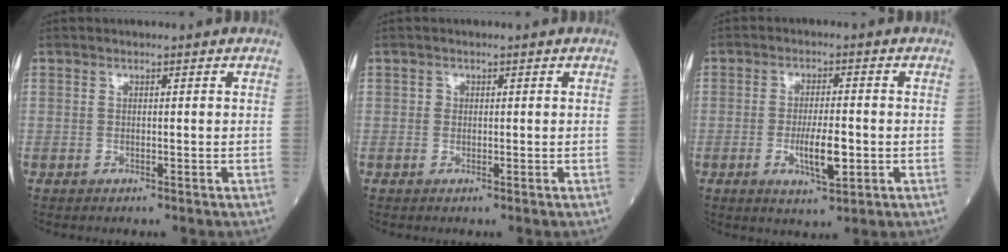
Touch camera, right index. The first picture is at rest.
{"total": 0.6, "force": [0.1, 0.6, 0.1], "torque": [0.001, 0.002, 0.000]}
{"total": 6.0, "force": [-1.4, 1.3, 5.7], "torque": [-0.103, -0.006, -0.020]}